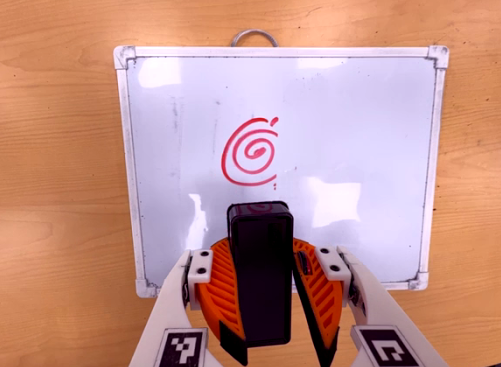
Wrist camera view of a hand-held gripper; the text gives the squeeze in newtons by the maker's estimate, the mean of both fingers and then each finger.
{"total": 9.6, "left": 10.1, "right": 9.1}